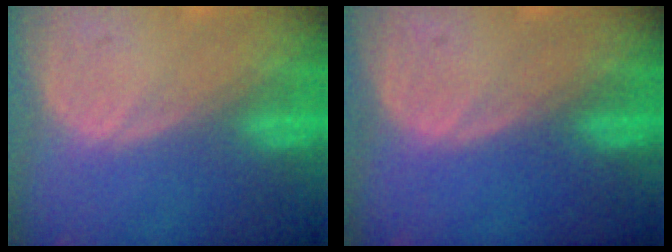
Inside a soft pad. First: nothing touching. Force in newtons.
{"total": 0.0}